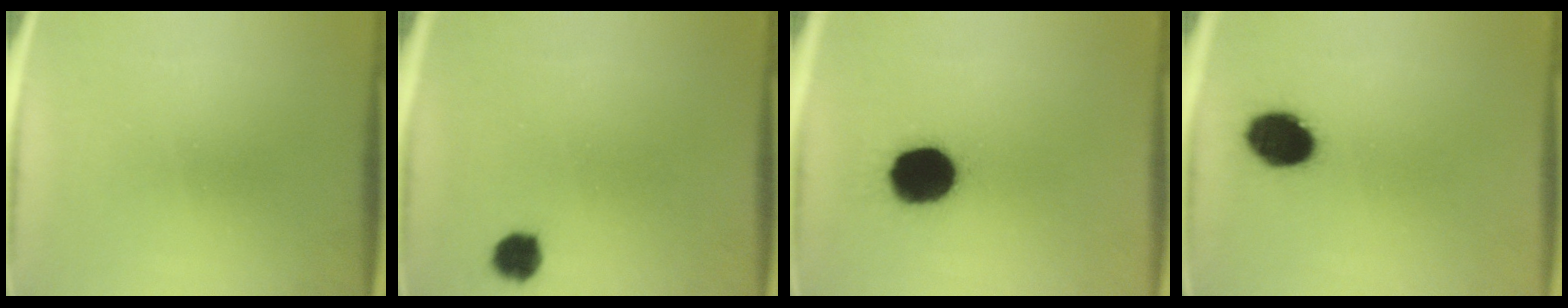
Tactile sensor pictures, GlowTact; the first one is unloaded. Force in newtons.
{"total": 4.1}
{"total": 15.7}
{"total": 10.2}